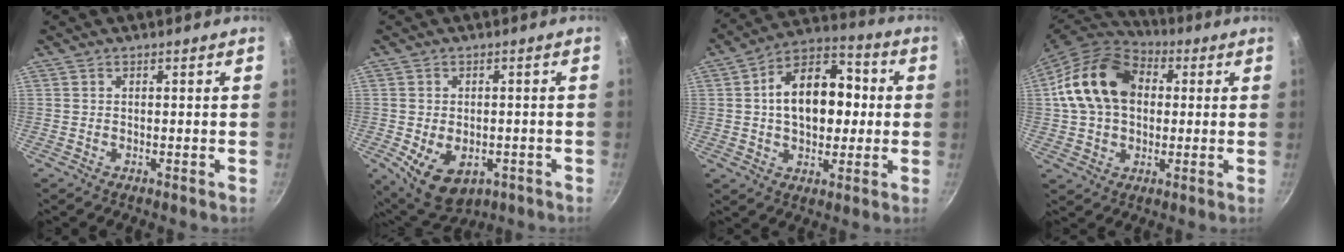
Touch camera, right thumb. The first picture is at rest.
{"total": 9.8, "force": [-3.1, 6.4, 6.7], "torque": [-0.085, -0.003, -0.031]}
{"total": 16.9, "force": [1.2, 11.4, 12.5], "torque": [-0.151, 0.033, 0.007]}
{"total": 17.4, "force": [2.7, 12.8, 11.5], "torque": [-0.187, 0.023, 0.033]}